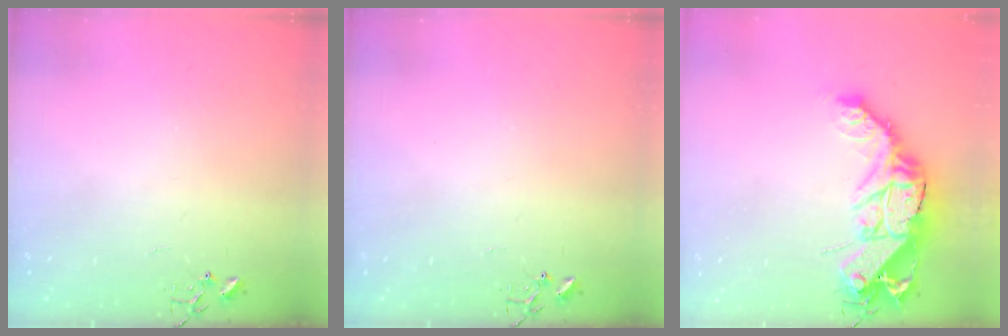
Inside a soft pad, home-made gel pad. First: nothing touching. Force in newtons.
{"total": 0.0}
{"total": 17.7, "press": 17.6, "slide": 1.5}